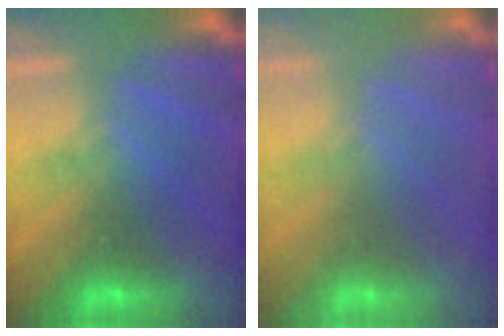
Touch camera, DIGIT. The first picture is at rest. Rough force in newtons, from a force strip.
{"total": 2.9}